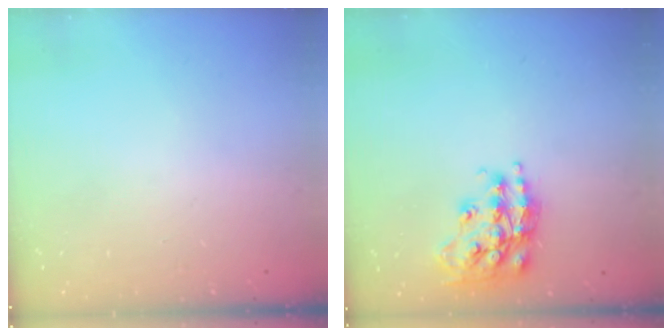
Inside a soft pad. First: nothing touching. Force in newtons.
{"total": 17.2, "press": 17.2, "slide": 1.4}